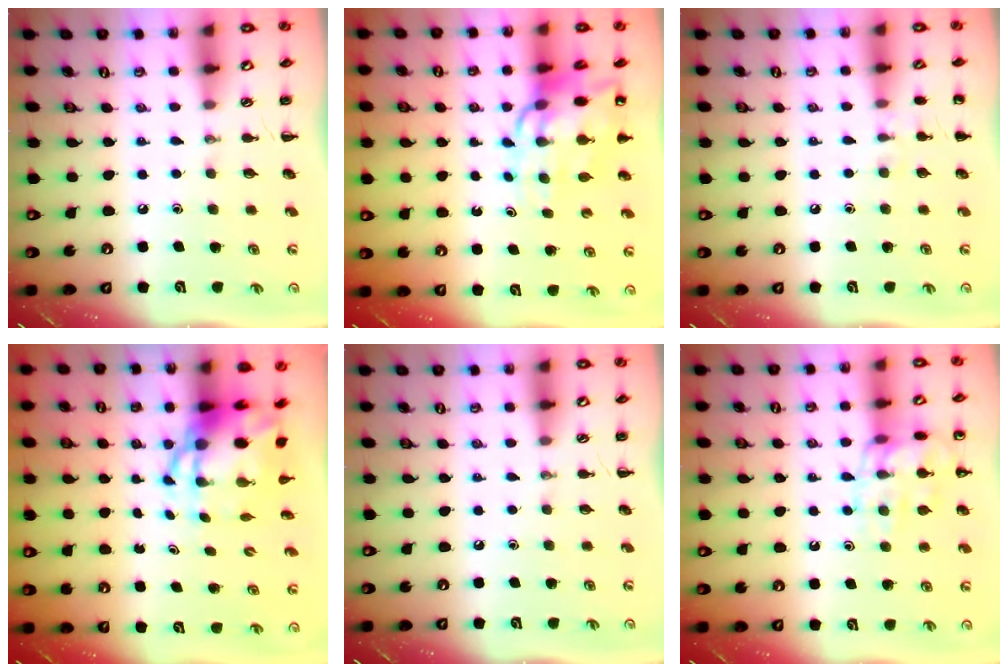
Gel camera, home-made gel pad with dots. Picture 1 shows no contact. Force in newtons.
{"total": 13.5, "press": 12.9, "slide": 3.9}
{"total": 5.8, "press": 5.5, "slide": 1.9}
{"total": 6.9, "press": 6.6, "slide": 1.7}
{"total": 0.0}
{"total": 13.1, "press": 13.0, "slide": 1.1}